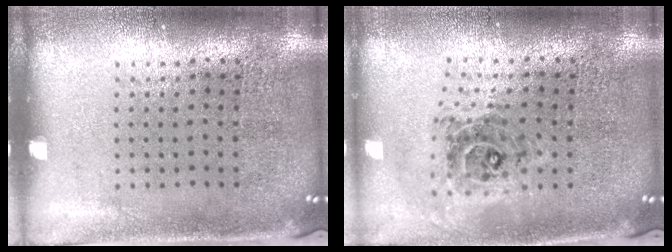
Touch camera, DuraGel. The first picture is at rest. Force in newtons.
{"total": 0.9, "press": 0.9, "slide": 0.1}